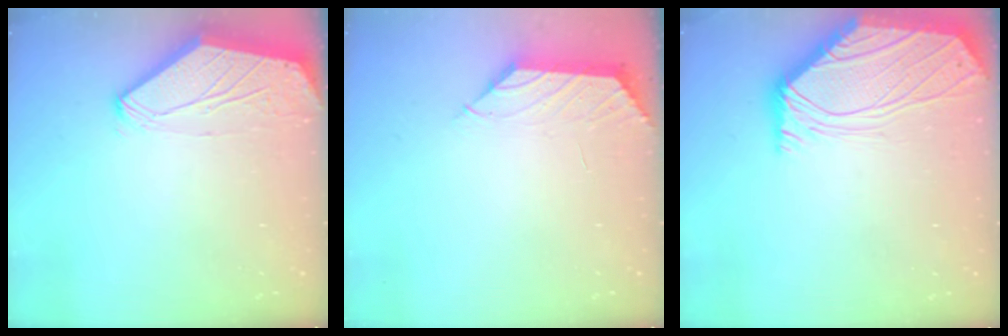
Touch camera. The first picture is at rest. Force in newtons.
{"total": 1.0, "press": 0.8, "slide": 0.5}
{"total": 1.3, "press": 1.2, "slide": 0.4}